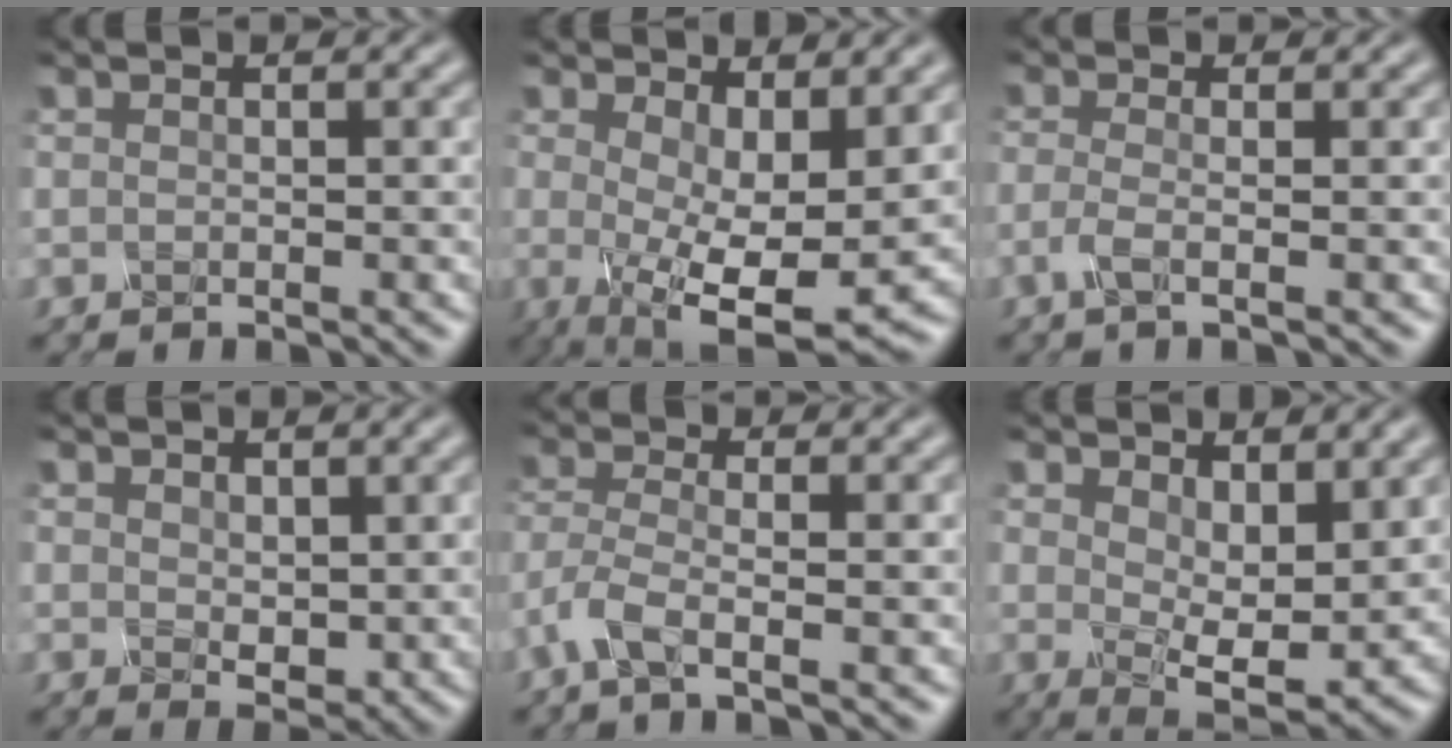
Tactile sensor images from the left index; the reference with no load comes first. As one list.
[{"total": 9.1, "force": [-0.5, 2.9, 8.6], "torque": [-0.150, -0.012, 0.014]}, {"total": 1.4, "force": [-0.9, 0.1, 1.1], "torque": [-0.035, -0.005, -0.010]}, {"total": 1.2, "force": [0.8, 0.4, 0.8], "torque": [-0.028, -0.004, 0.037]}, {"total": 2.8, "force": [-2.1, 0.4, 1.8], "torque": [-0.064, -0.006, -0.038]}, {"total": 6.1, "force": [1.5, 2.5, 5.3], "torque": [-0.102, -0.011, 0.046]}]